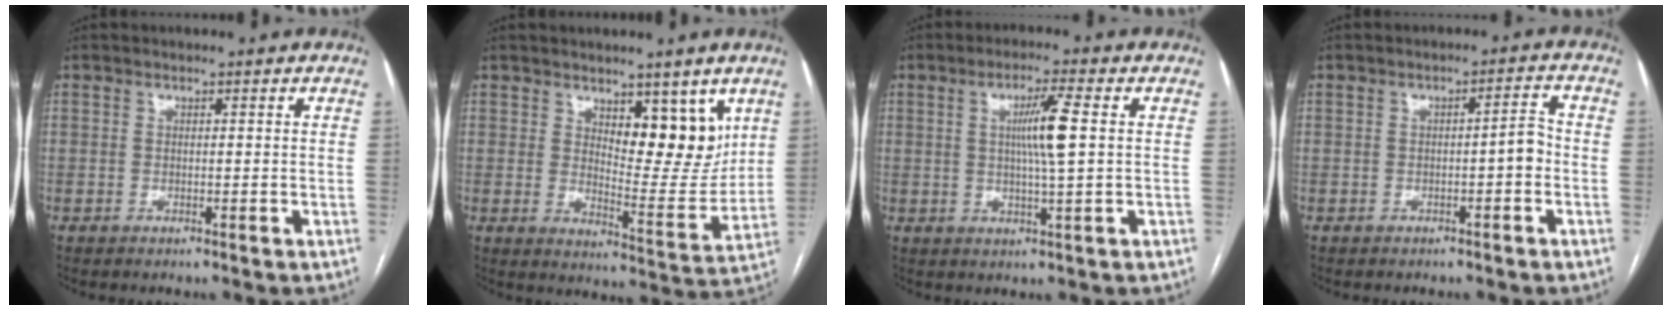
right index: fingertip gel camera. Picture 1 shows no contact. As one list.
[{"total": 9.3, "force": [4.9, 3.5, 7.1], "torque": [-0.093, -0.014, 0.083]}, {"total": 6.4, "force": [1.0, -0.4, 6.3], "torque": [-0.112, -0.001, 0.018]}, {"total": 3.0, "force": [-0.8, 0.5, 2.9], "torque": [-0.035, 0.009, -0.013]}]